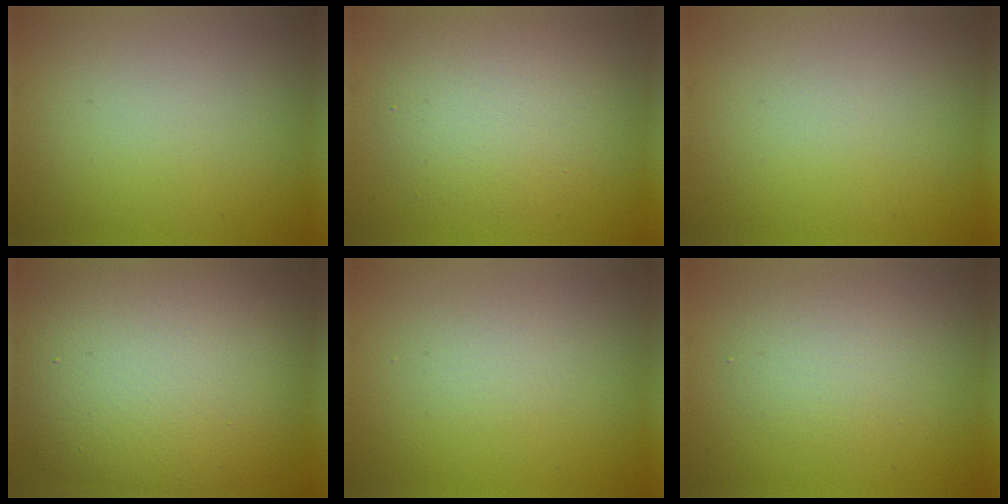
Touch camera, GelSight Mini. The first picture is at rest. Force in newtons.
{"total": 4.8, "press": 4.8, "slide": 0.3}
{"total": 0.0}
{"total": 14.3, "press": 14.2, "slide": 0.7}
{"total": 1.3, "press": 1.3, "slide": 0.1}
{"total": 2.3, "press": 2.3, "slide": 0.2}